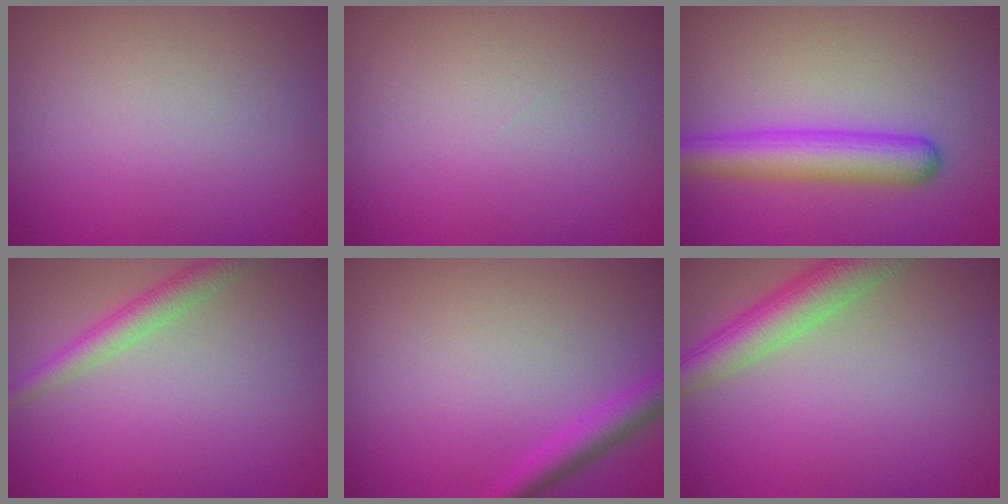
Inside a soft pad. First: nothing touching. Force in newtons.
{"total": 0.0}
{"total": 4.7, "press": 4.7, "slide": 0.1}
{"total": 2.5, "press": 2.5, "slide": 0.1}
{"total": 2.5, "press": 2.4, "slide": 0.1}
{"total": 6.0, "press": 6.0, "slide": 0.2}